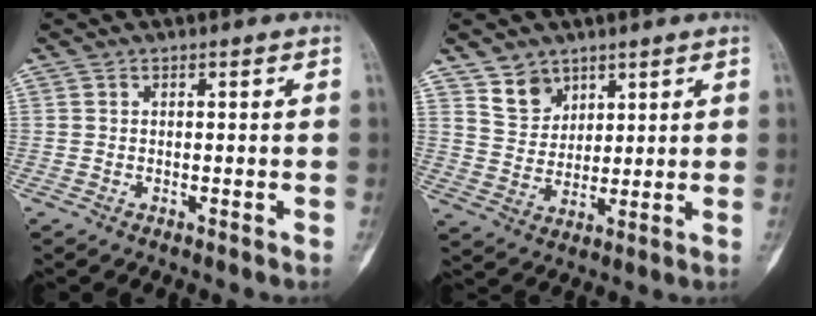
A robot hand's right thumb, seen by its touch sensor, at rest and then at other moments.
{"total": 6.2, "force": [4.3, 4.3, 1.4], "torque": [-0.002, -0.035, 0.089]}